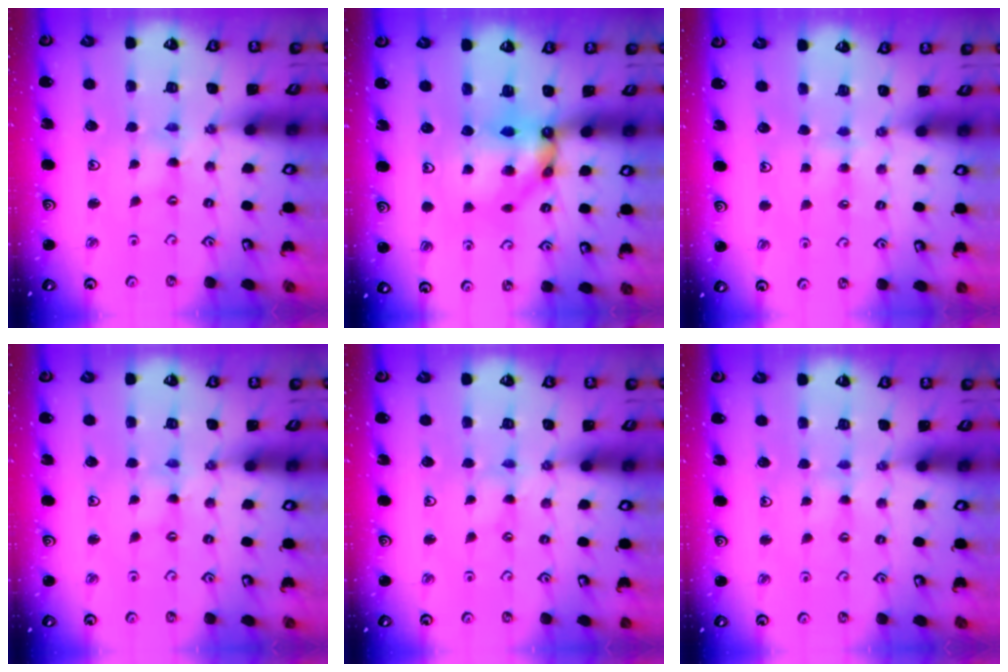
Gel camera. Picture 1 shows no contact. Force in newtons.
{"total": 10.4, "press": 10.2, "slide": 1.6}
{"total": 2.4, "press": 2.4, "slide": 0.4}
{"total": 0.0}
{"total": 0.0}
{"total": 1.7, "press": 1.7, "slide": 0.3}